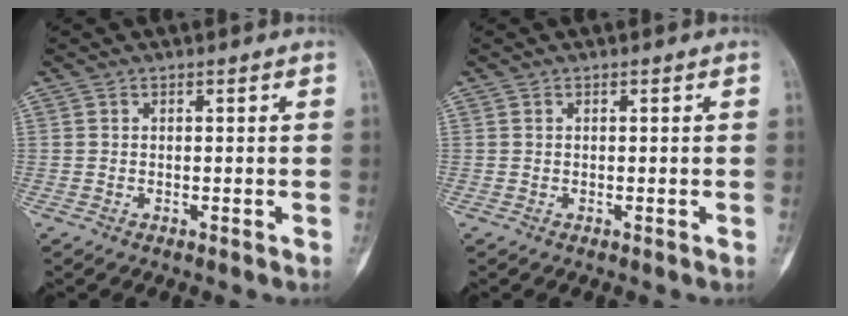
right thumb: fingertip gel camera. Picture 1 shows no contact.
{"total": 0.0}